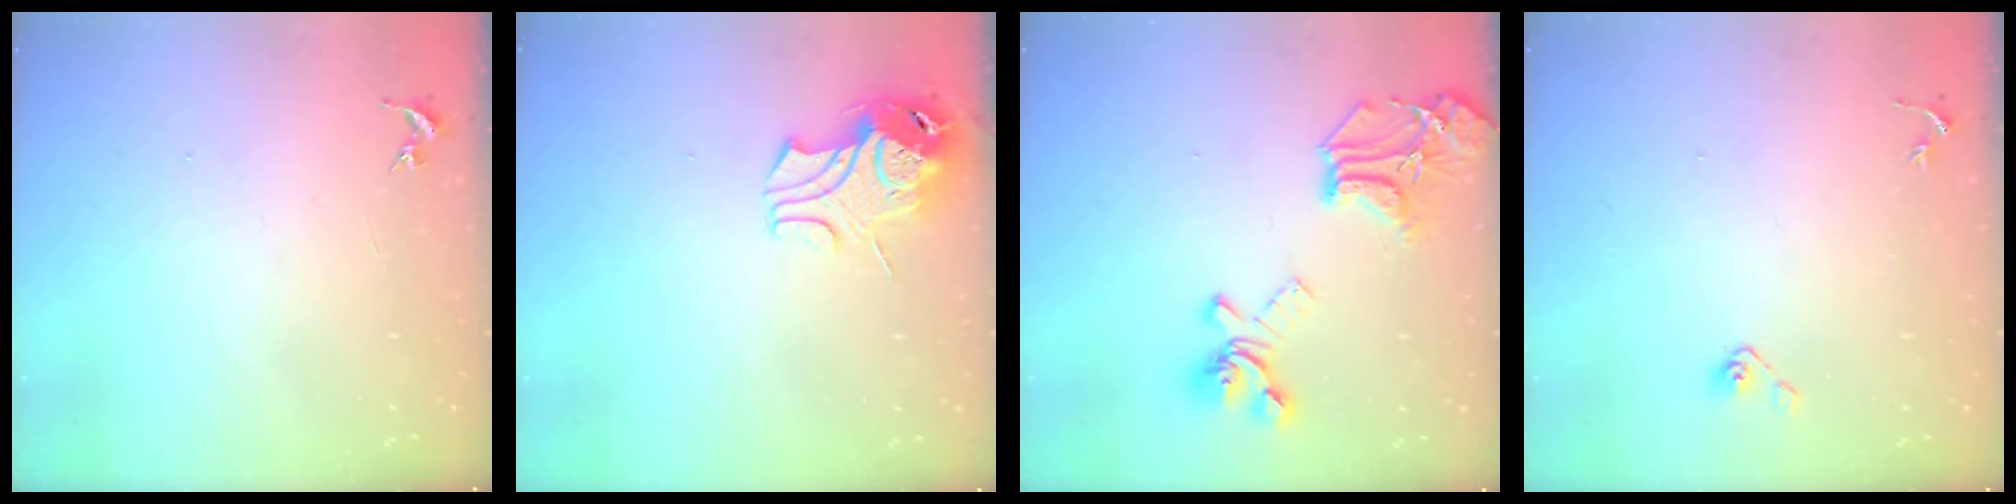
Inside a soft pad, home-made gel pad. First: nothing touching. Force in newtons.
{"total": 9.7, "press": 9.6, "slide": 1.4}
{"total": 20.8, "press": 20.7, "slide": 1.6}
{"total": 5.0, "press": 4.4, "slide": 2.3}